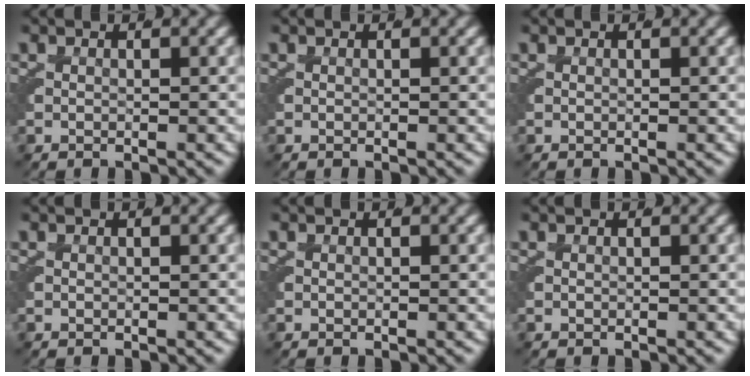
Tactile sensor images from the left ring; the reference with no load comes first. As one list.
[{"total": 0.0}, {"total": 0.0}, {"total": 0.0}, {"total": 0.0}, {"total": 0.0}]